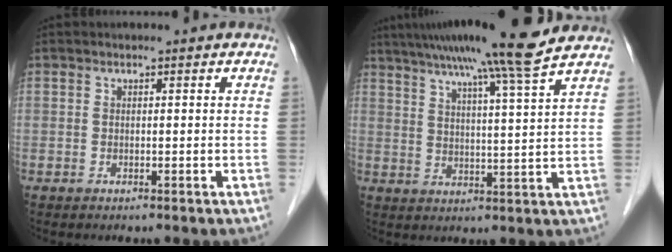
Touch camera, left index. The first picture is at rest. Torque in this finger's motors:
{"motor_torque": [1.06, -1.07, 0.84, 0.21]}